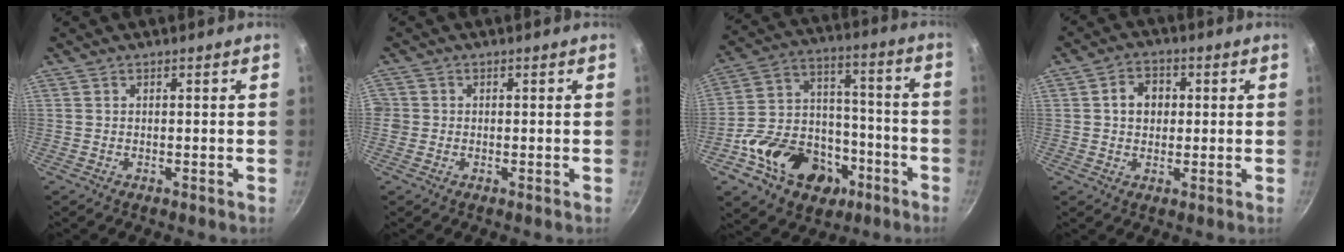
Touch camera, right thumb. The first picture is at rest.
{"total": 1.9, "force": [-0.4, 1.8, 0.4], "torque": [0.000, 0.005, -0.010]}
{"total": 21.1, "force": [-9.4, 15.3, 11.2], "torque": [-0.167, 0.068, -0.141]}
{"total": 5.7, "force": [0.8, 4.7, 3.2], "torque": [-0.026, 0.008, 0.005]}